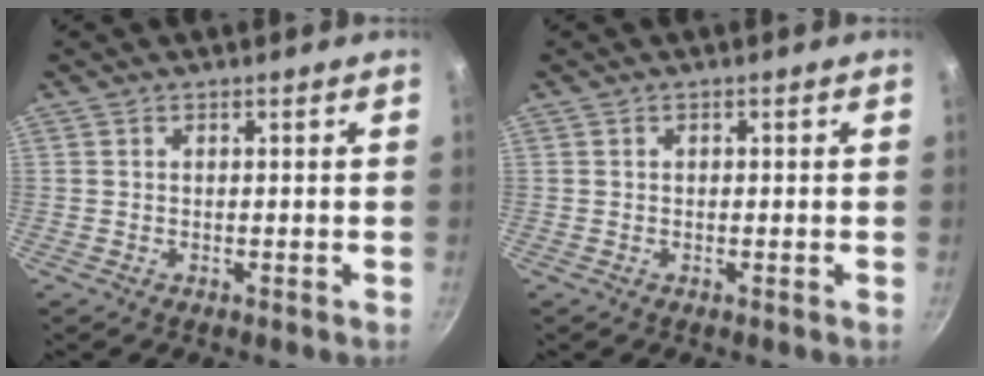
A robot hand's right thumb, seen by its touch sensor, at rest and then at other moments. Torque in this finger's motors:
{"motor_torque": [-0.28, 0.01, -0.23, 0.35, 0.04]}